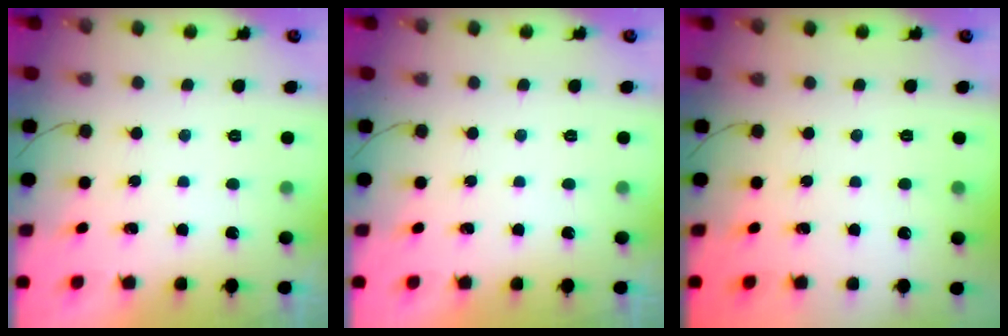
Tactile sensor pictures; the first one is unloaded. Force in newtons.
{"total": 0.0}
{"total": 0.0}